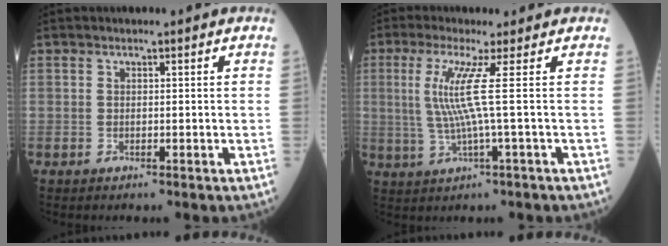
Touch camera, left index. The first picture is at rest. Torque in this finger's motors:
{"motor_torque": [0.33, 0.07, 0.52, 0.20]}